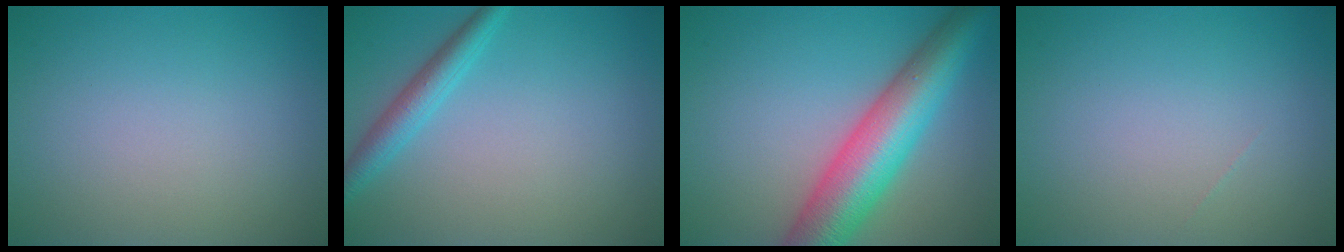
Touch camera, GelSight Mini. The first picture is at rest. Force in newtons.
{"total": 2.6, "press": 2.6, "slide": 0.1}
{"total": 9.2, "press": 9.2, "slide": 0.2}
{"total": 0.0}